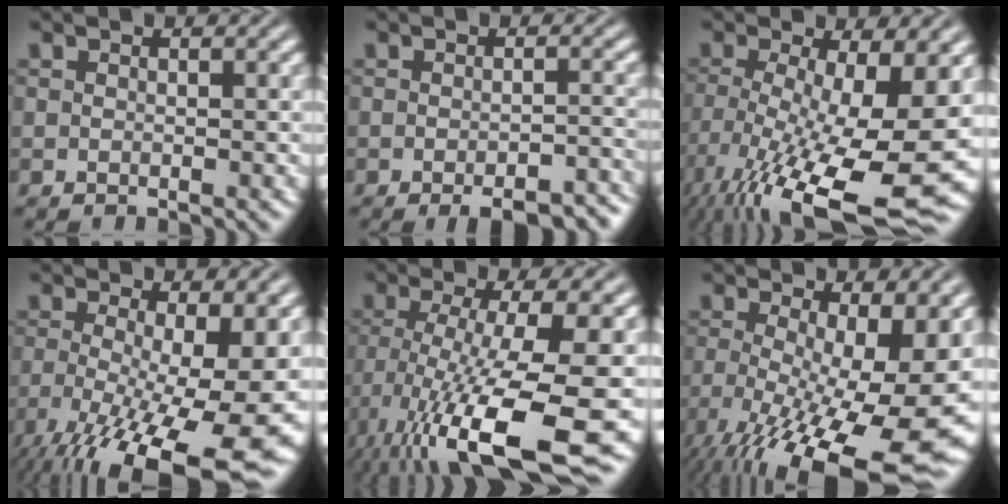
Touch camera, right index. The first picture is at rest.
{"total": 4.4, "force": [-3.9, 0.8, 2.0], "torque": [-0.020, -0.007, -0.058]}
{"total": 12.9, "force": [-5.9, 5.0, 10.3], "torque": [-0.180, -0.072, -0.052]}
{"total": 11.8, "force": [-5.7, 4.0, 9.5], "torque": [-0.163, -0.072, -0.050]}
{"total": 12.2, "force": [-5.4, 4.5, 10.0], "torque": [-0.192, -0.069, -0.043]}
{"total": 12.9, "force": [-6.2, 4.9, 10.1], "torque": [-0.164, -0.075, -0.054]}